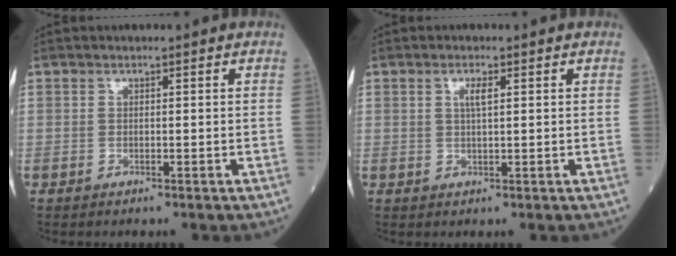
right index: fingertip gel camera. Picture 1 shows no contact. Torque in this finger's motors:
{"motor_torque": [0.33, 0.15, 0.14, 0.05]}